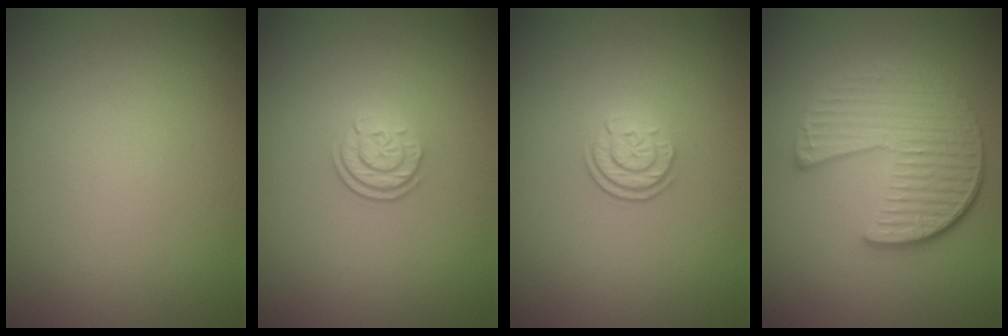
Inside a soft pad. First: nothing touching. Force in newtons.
{"total": 2.3, "press": 1.7, "slide": 1.5}
{"total": 2.3, "press": 1.7, "slide": 1.5}
{"total": 5.6, "press": 4.2, "slide": 3.8}